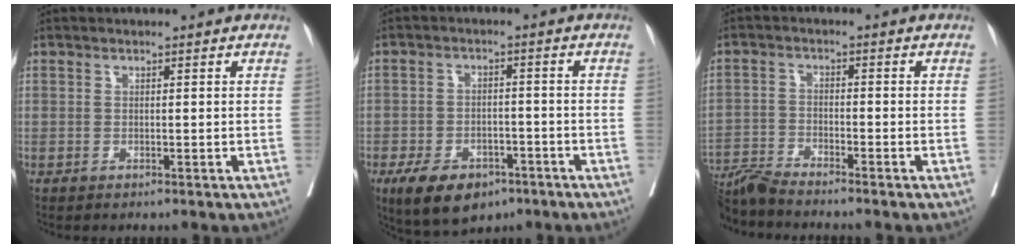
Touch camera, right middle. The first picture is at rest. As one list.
[{"total": 10.0, "force": [-6.3, 5.4, 5.6], "torque": [-0.093, 0.000, -0.098]}, {"total": 6.9, "force": [-6.5, -1.2, 1.7], "torque": [-0.025, -0.017, -0.124]}]